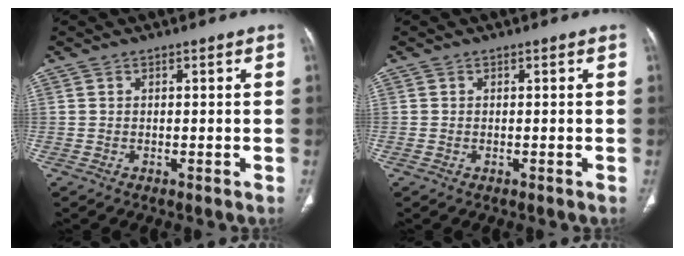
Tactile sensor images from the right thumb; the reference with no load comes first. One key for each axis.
{"total": 0.0}